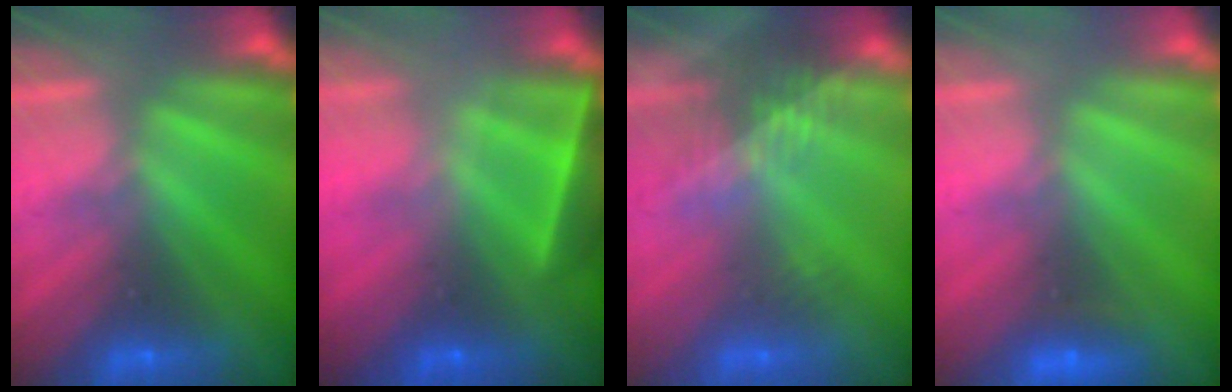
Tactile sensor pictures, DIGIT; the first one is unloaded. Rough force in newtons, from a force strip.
{"total": 4.7}
{"total": 2.4}
{"total": 1.9}